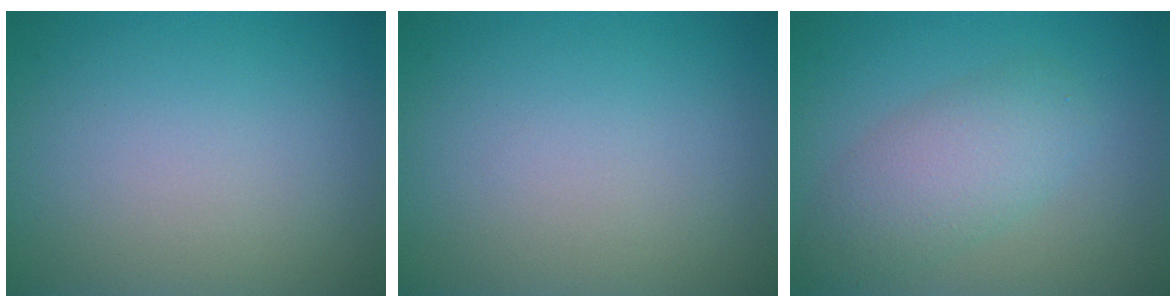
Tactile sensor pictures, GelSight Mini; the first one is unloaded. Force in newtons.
{"total": 0.0}
{"total": 4.3, "press": 4.3, "slide": 0.1}